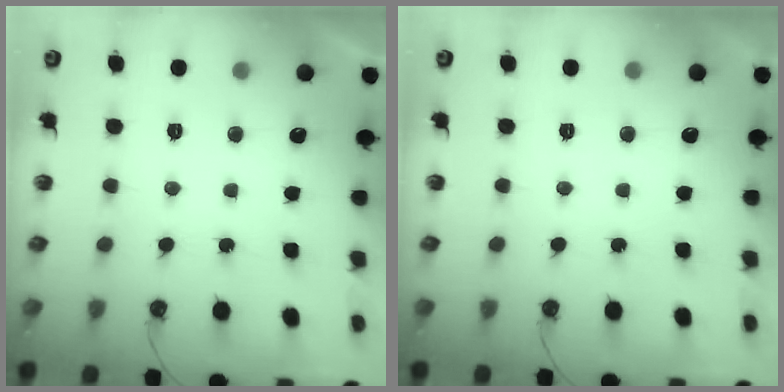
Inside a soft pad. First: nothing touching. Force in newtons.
{"total": 0.0}